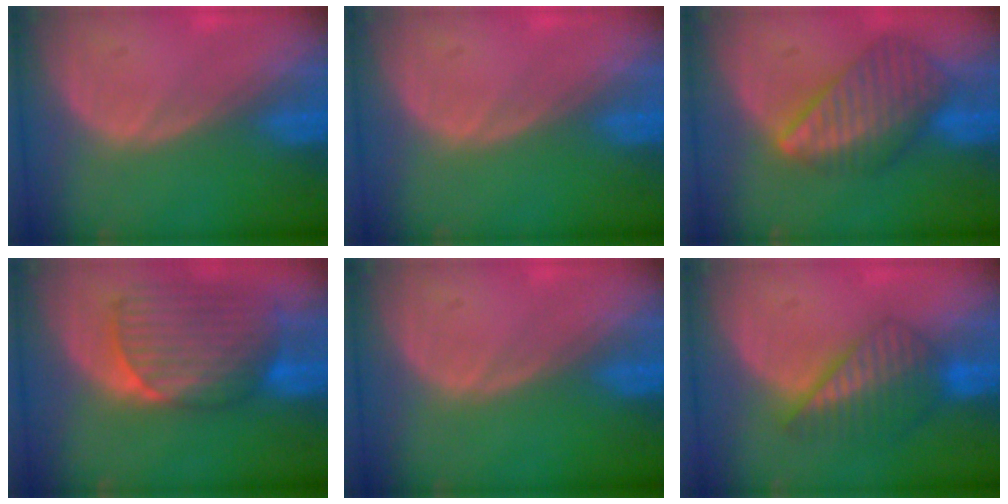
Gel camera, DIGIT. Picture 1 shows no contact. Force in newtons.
{"total": 0.0}
{"total": 8.5, "press": 7.5, "slide": 4.2}
{"total": 10.0, "press": 8.6, "slide": 5.0}
{"total": 0.0}
{"total": 6.6, "press": 6.0, "slide": 2.6}